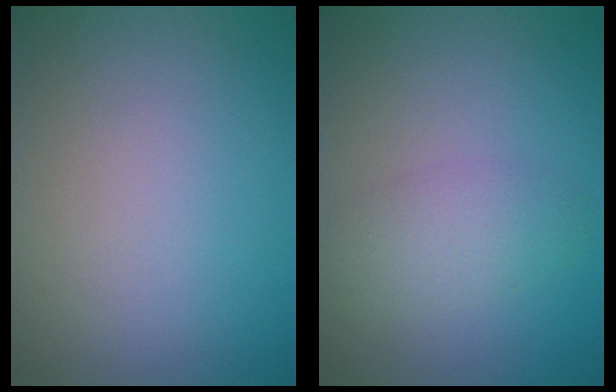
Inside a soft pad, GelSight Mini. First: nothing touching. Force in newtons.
{"total": 2.8, "press": 2.8, "slide": 0.1}